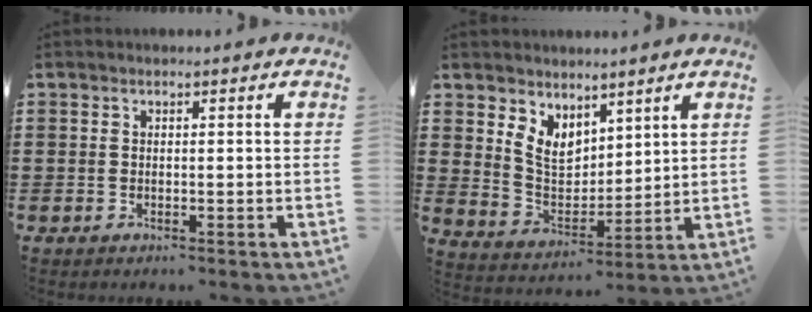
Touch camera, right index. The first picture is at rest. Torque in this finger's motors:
{"motor_torque": [0.41, 0.25, 0.18, 0.10]}